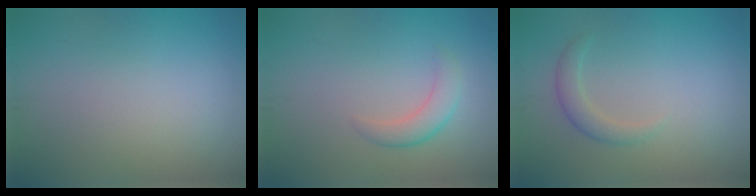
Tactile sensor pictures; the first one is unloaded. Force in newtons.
{"total": 2.1, "press": 2.1, "slide": 0.1}
{"total": 1.6, "press": 1.6, "slide": 0.1}